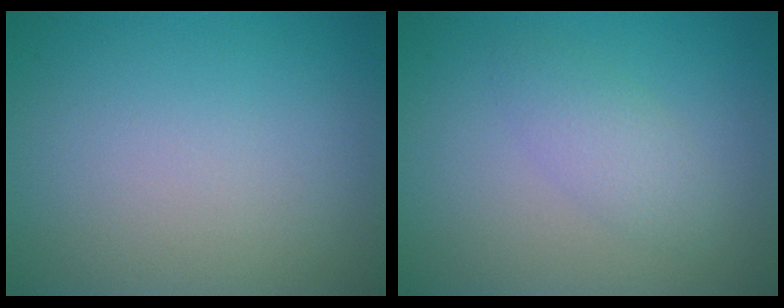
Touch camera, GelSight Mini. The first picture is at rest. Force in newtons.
{"total": 2.2, "press": 2.2, "slide": 0.1}